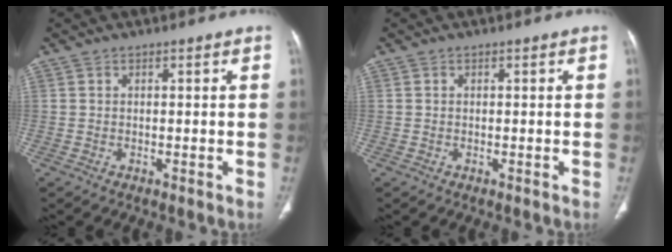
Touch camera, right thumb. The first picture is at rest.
{"total": 0.0}